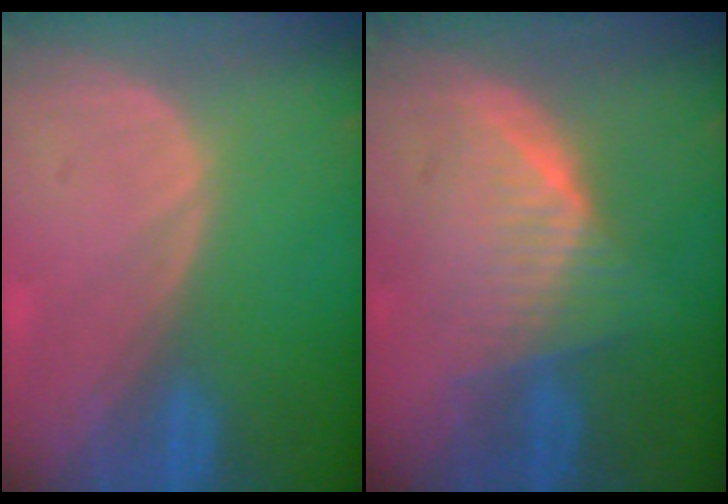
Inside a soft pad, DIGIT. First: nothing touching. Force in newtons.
{"total": 6.4, "press": 6.2, "slide": 1.7}